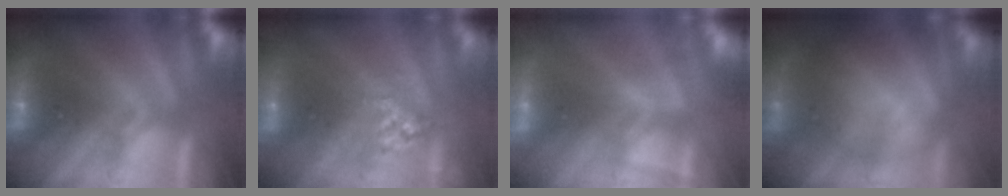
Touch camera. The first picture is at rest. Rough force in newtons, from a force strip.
{"total": 2.6}
{"total": 3.4}
{"total": 7.2}